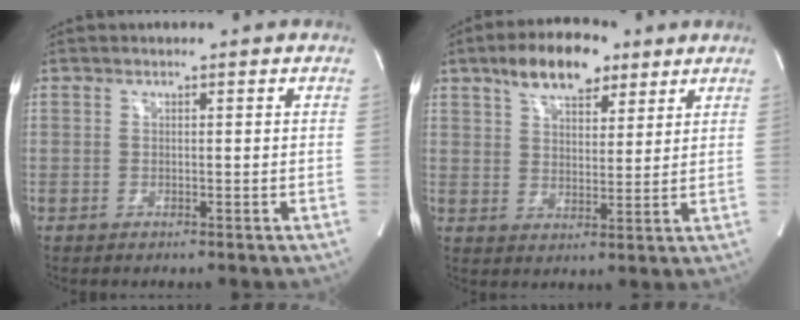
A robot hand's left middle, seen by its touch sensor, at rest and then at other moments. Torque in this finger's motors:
{"motor_torque": [1.31, -0.39, 0.11, 0.04]}